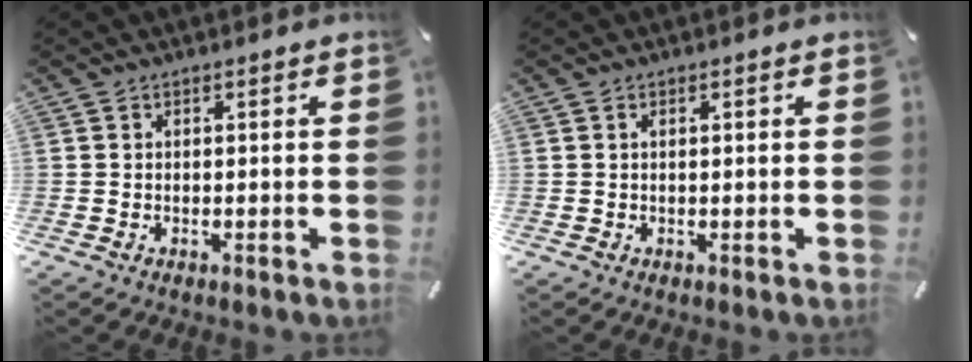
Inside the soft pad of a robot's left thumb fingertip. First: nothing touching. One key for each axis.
{"total": 1.0, "fx": 0.2, "fy": 0.2, "fz": 1.0, "tx": -0.019, "ty": 0.000, "tz": 0.003}